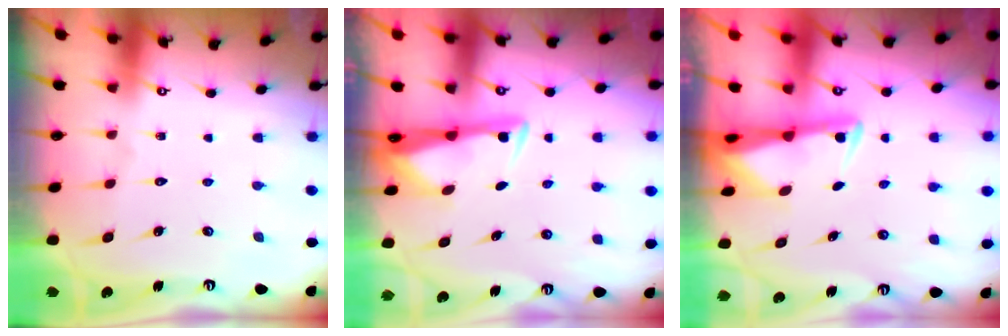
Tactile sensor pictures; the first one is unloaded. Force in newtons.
{"total": 3.2, "press": 3.1, "slide": 0.8}
{"total": 2.2, "press": 2.2, "slide": 0.4}